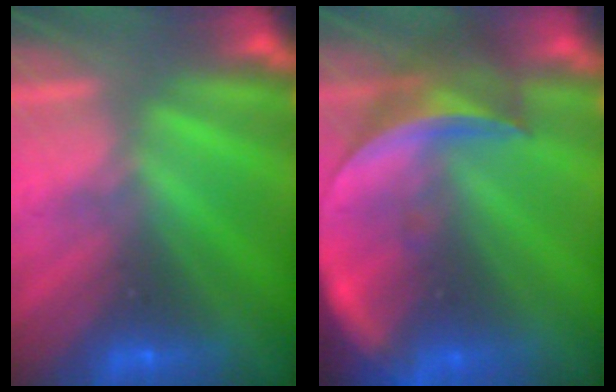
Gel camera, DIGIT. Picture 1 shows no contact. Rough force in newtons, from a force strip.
{"total": 9.4}